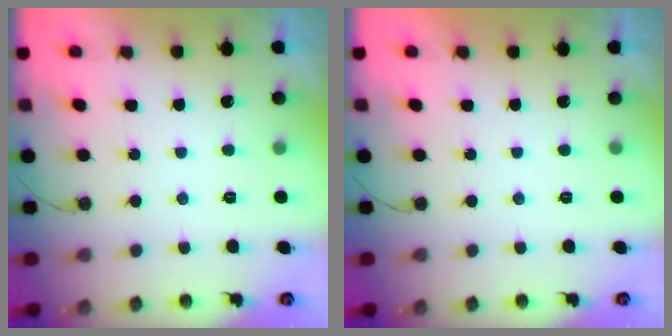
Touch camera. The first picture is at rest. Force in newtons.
{"total": 1.7, "press": 1.7, "slide": 0.0}